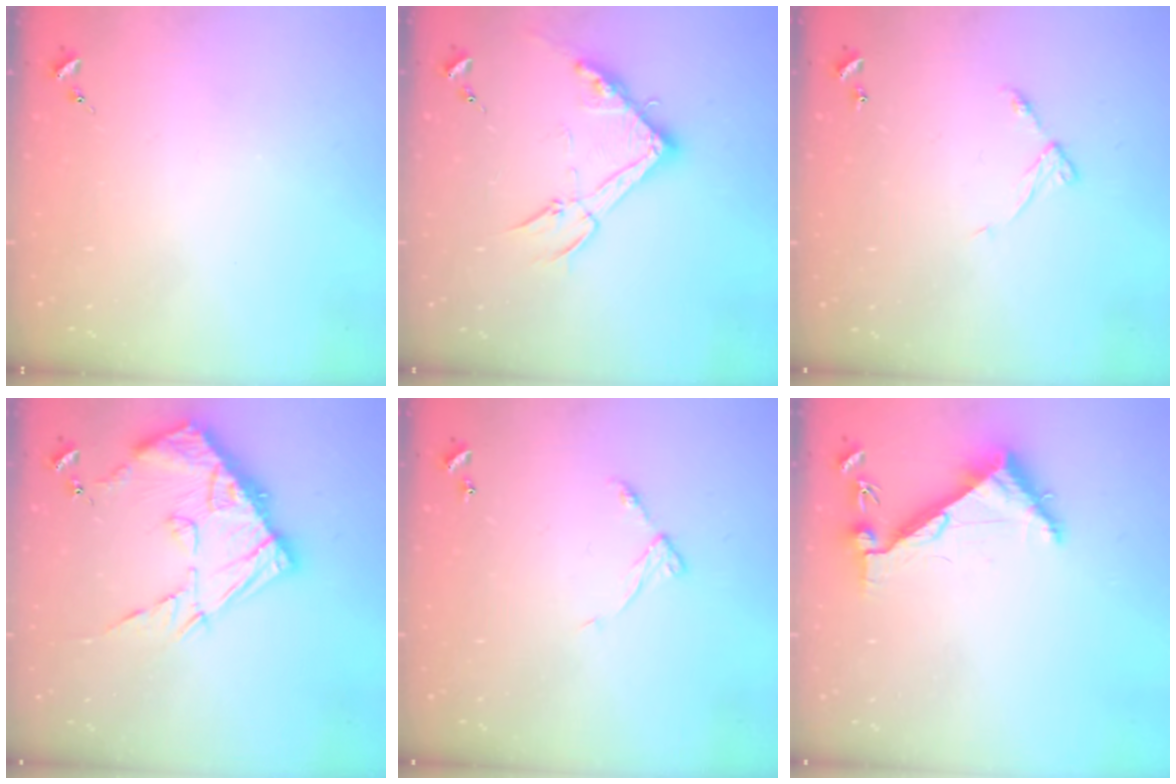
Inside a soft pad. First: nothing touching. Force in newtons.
{"total": 16.1, "press": 16.1, "slide": 0.6}
{"total": 6.5, "press": 6.5, "slide": 0.5}
{"total": 18.0, "press": 17.9, "slide": 1.9}
{"total": 6.5, "press": 6.5, "slide": 0.5}
{"total": 6.3, "press": 6.2, "slide": 0.7}